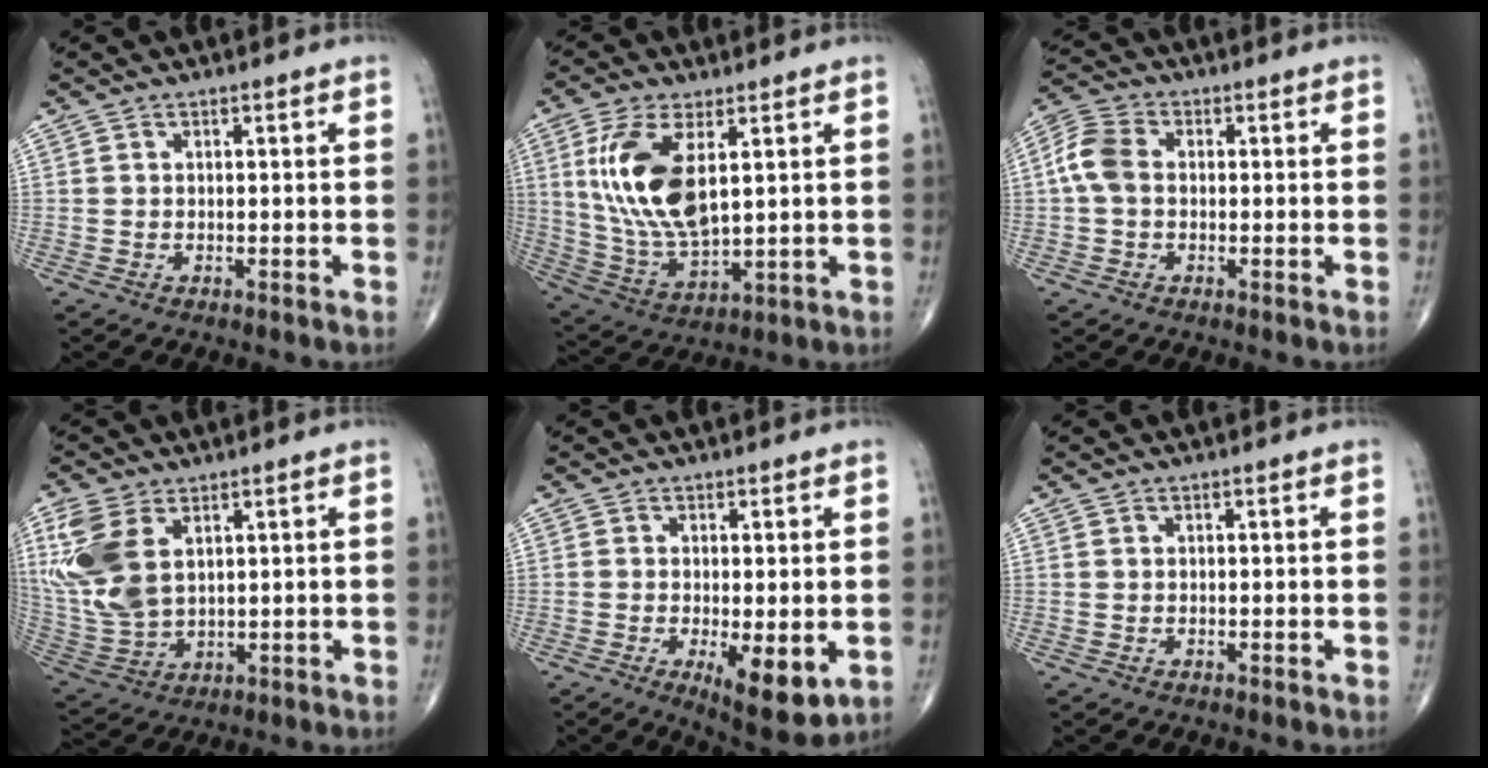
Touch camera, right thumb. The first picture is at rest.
{"total": 15.2, "force": [3.9, 6.8, 13.0], "torque": [-0.265, -0.019, 0.086]}
{"total": 6.3, "force": [0.0, 4.3, 4.5], "torque": [-0.099, 0.018, -0.009]}
{"total": 13.3, "force": [4.6, 7.8, 9.8], "torque": [-0.223, -0.012, 0.107]}
{"total": 9.0, "force": [-2.3, 3.2, 8.1], "torque": [-0.118, -0.022, -0.029]}
{"total": 0.0}